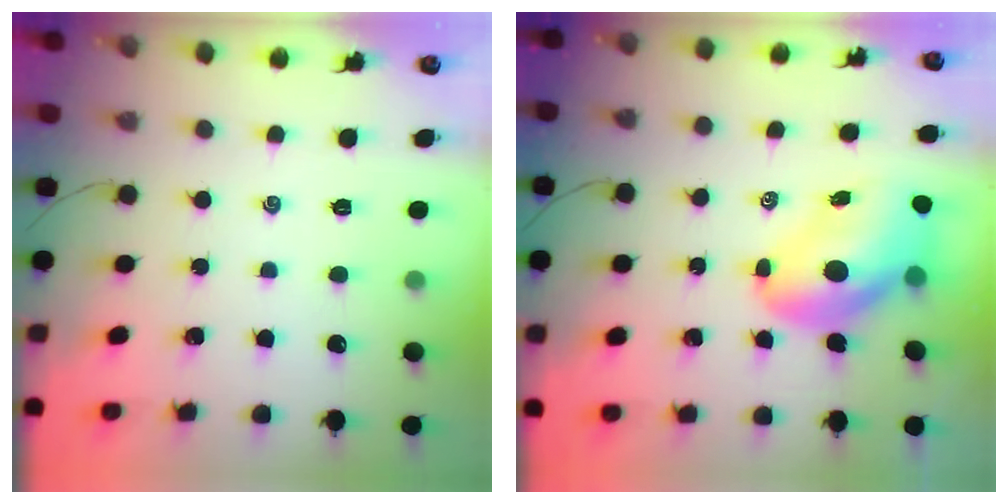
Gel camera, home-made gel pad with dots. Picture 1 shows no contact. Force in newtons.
{"total": 12.0, "press": 11.5, "slide": 3.6}